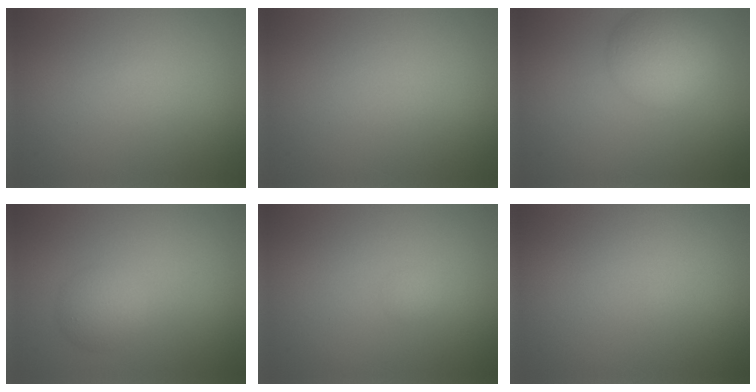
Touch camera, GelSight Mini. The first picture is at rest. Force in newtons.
{"total": 0.0}
{"total": 5.3, "press": 5.3, "slide": 0.3}
{"total": 2.4, "press": 2.4, "slide": 0.2}
{"total": 0.6, "press": 0.6, "slide": 0.1}
{"total": 0.0}